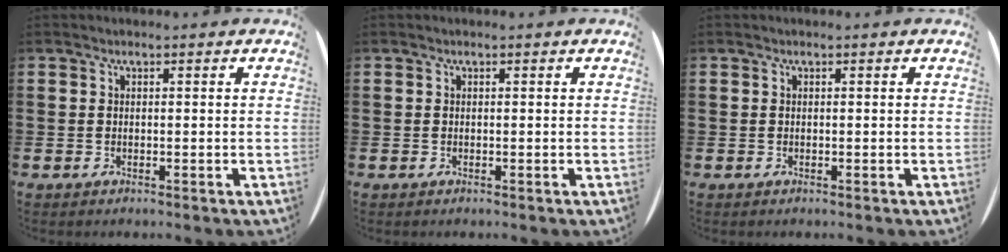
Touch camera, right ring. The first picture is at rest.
{"total": 0.0}
{"total": 0.0}